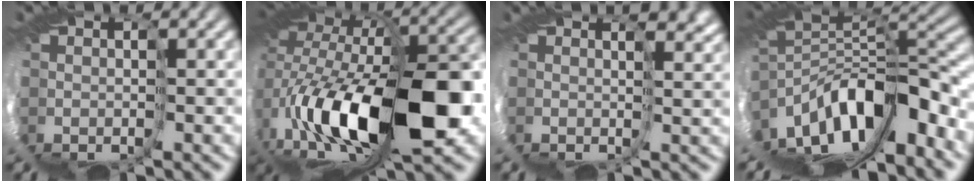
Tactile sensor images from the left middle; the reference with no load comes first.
{"total": 11.0, "force": [0.2, 3.7, 10.4], "torque": [-0.200, -0.048, 0.043]}
{"total": 2.0, "force": [1.7, -0.1, 1.0], "torque": [-0.017, 0.000, 0.036]}
{"total": 5.7, "force": [-3.1, 0.0, 4.8], "torque": [-0.106, 0.022, -0.059]}